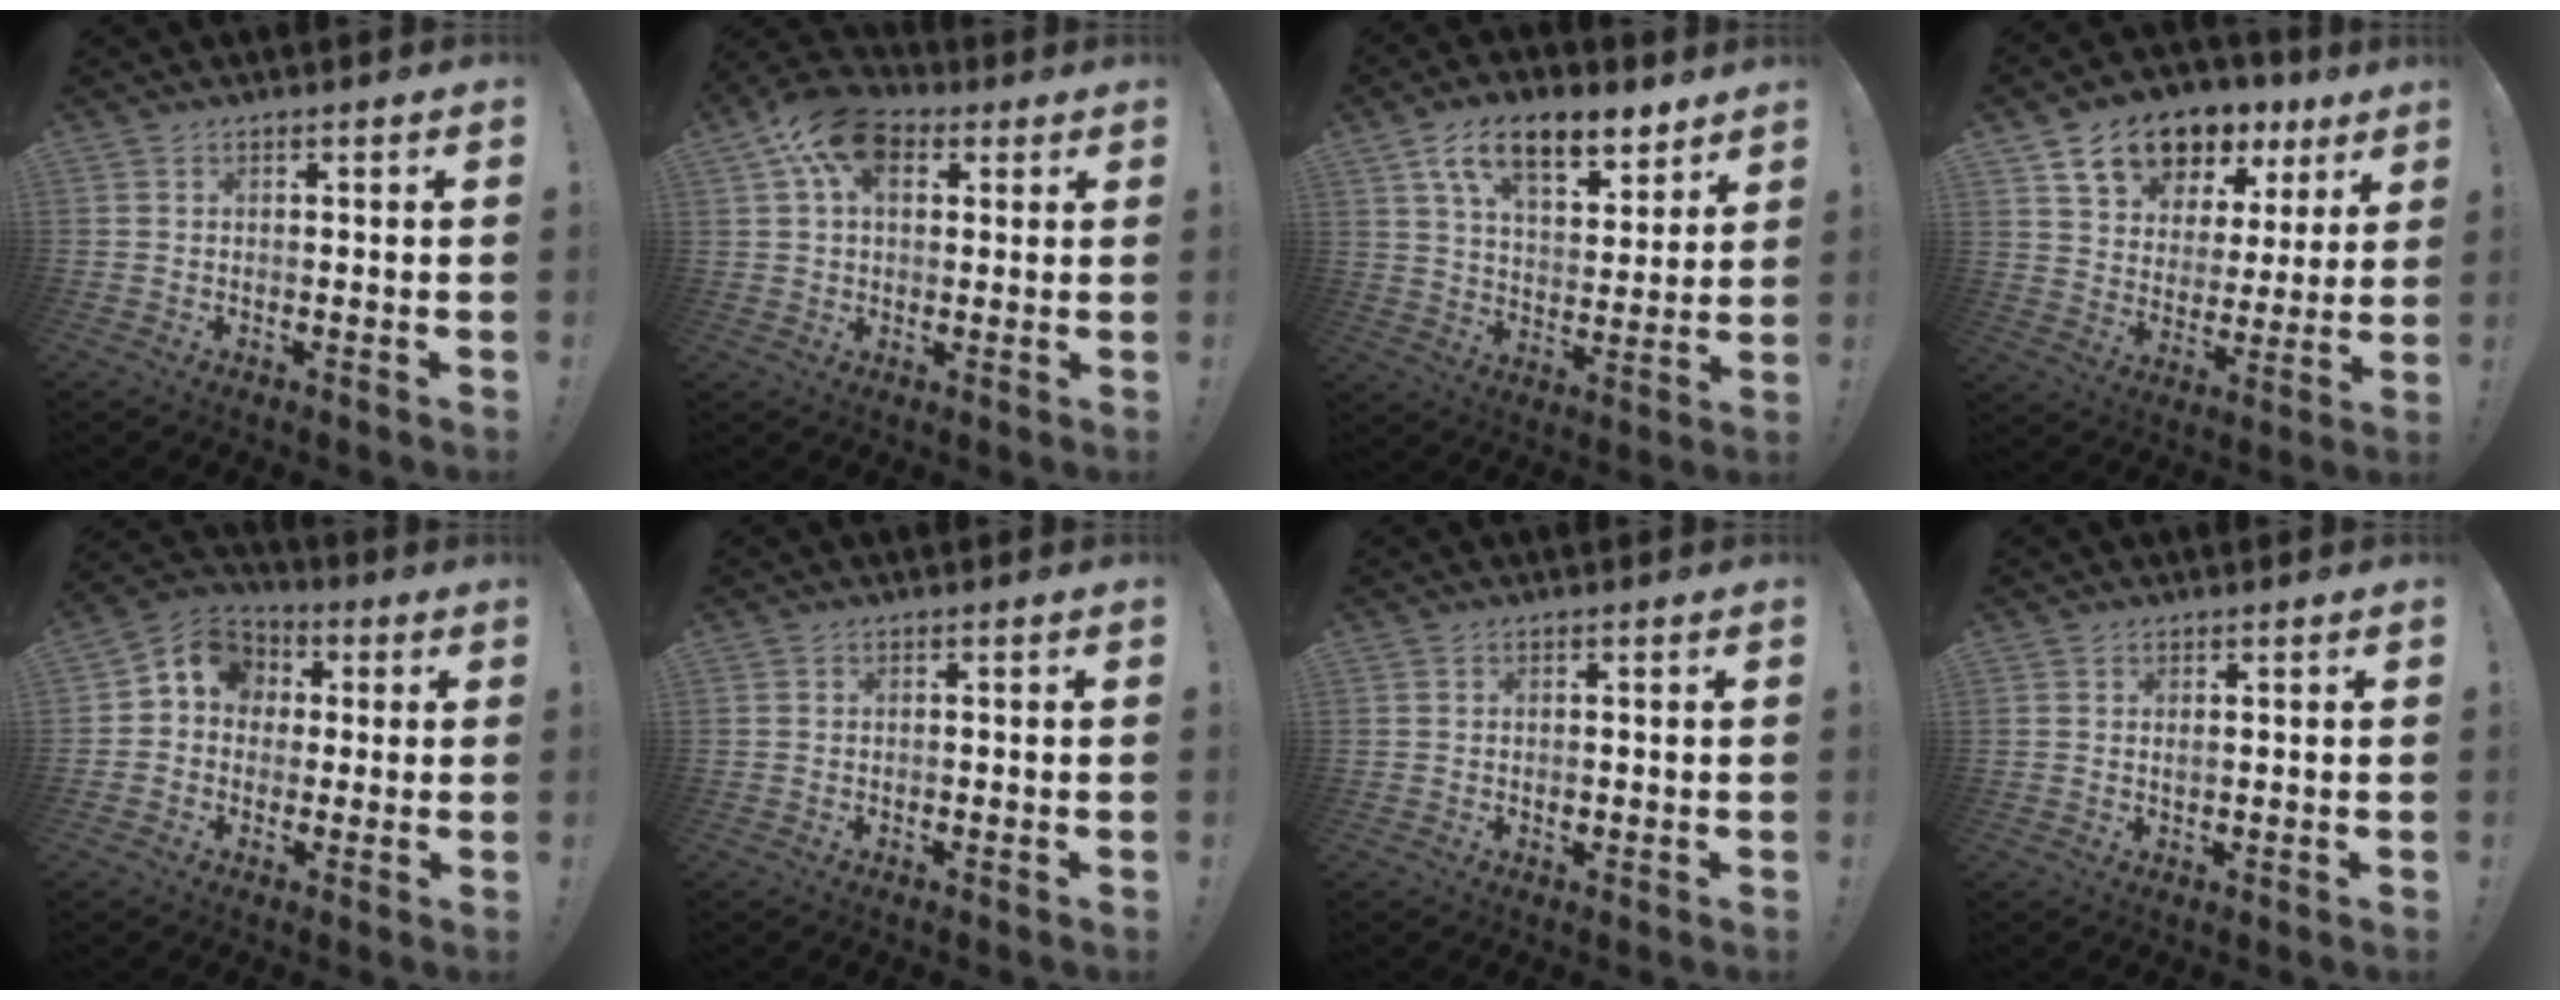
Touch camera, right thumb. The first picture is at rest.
{"total": 12.6, "force": [5.6, 8.1, 7.8], "torque": [-0.129, -0.011, 0.107]}
{"total": 14.7, "force": [9.5, 7.1, 8.7], "torque": [-0.145, -0.047, 0.170]}
{"total": 14.2, "force": [9.5, 8.6, 6.0], "torque": [-0.091, -0.062, 0.176]}
{"total": 8.9, "force": [0.8, 8.0, 3.8], "torque": [-0.048, 0.012, 0.021]}
{"total": 0.0}
{"total": 0.8, "force": [-0.2, 0.7, 0.4], "torque": [-0.004, 0.001, -0.005]}
{"total": 0.8, "force": [0.7, 0.3, 0.3], "torque": [0.002, -0.003, 0.012]}